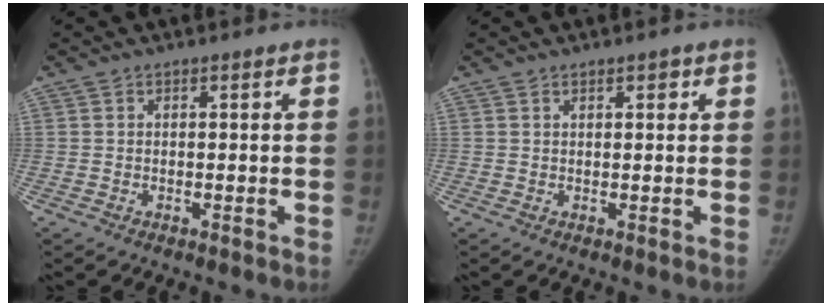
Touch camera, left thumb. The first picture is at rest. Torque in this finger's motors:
{"motor_torque": [-0.37, -0.24, -0.11, -0.01, -0.08]}